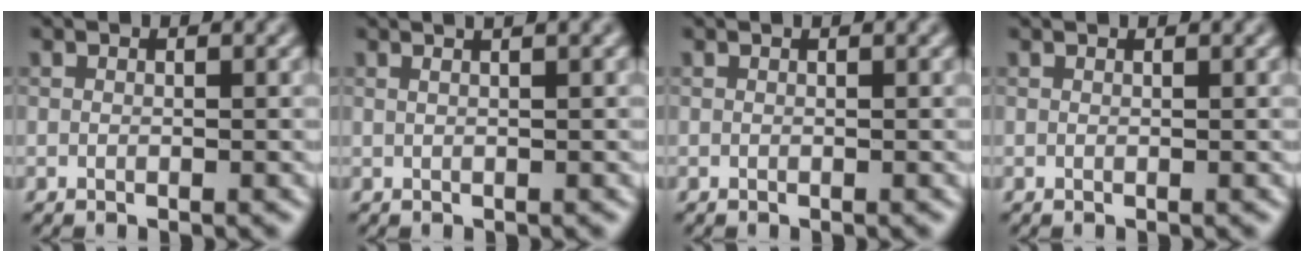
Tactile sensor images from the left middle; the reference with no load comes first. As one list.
[{"total": 4.0, "force": [2.3, 1.8, 2.8], "torque": [-0.015, 0.029, -0.001]}, {"total": 0.0}, {"total": 0.8, "force": [0.7, 0.2, 0.3], "torque": [-0.003, -0.003, 0.003]}]